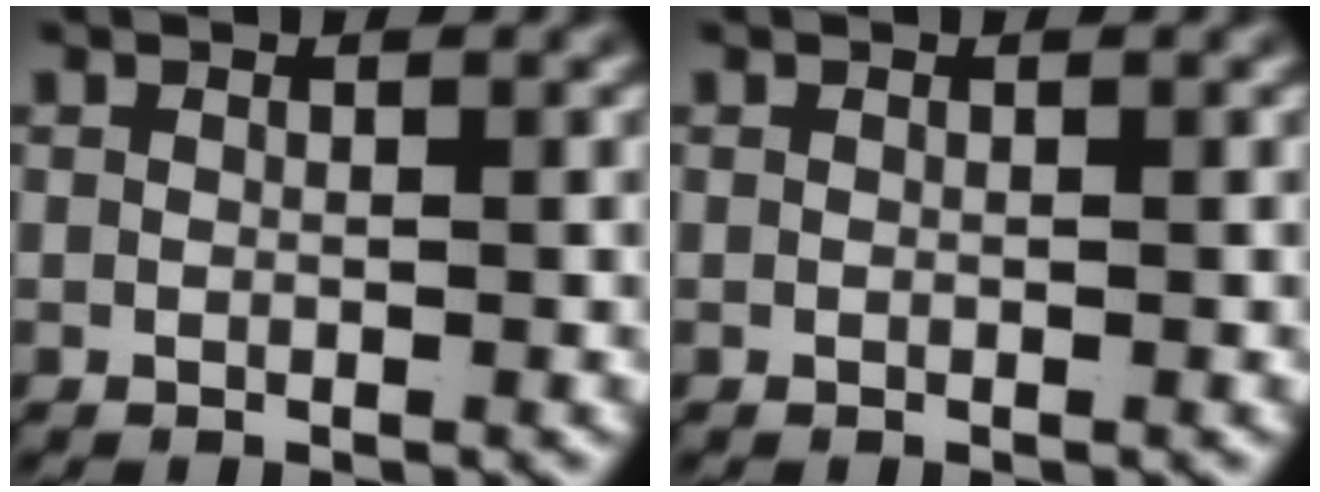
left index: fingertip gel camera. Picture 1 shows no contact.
{"total": 0.0}